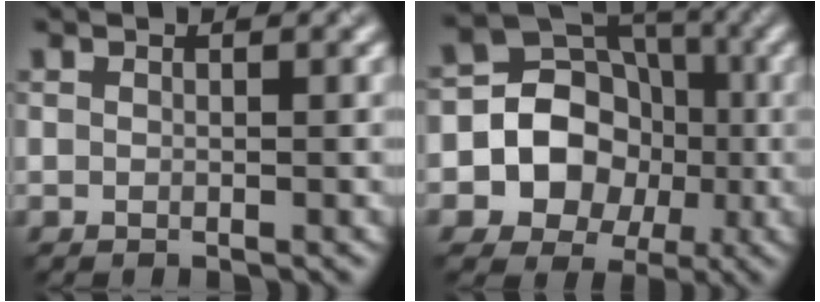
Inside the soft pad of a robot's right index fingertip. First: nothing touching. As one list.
[{"total": 10.4, "force": [-1.5, 9.4, 4.2], "torque": [-0.074, 0.019, -0.047]}]